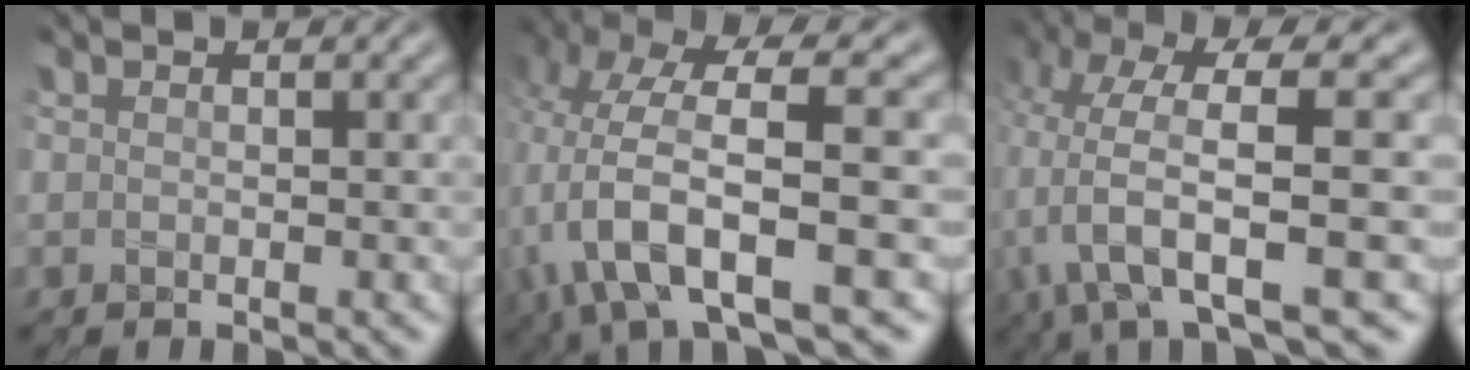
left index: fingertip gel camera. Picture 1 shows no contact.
{"total": 9.7, "force": [-2.9, 3.9, 8.4], "torque": [-0.162, 0.001, -0.056]}
{"total": 9.2, "force": [-1.7, 3.1, 8.5], "torque": [-0.164, 0.002, -0.033]}